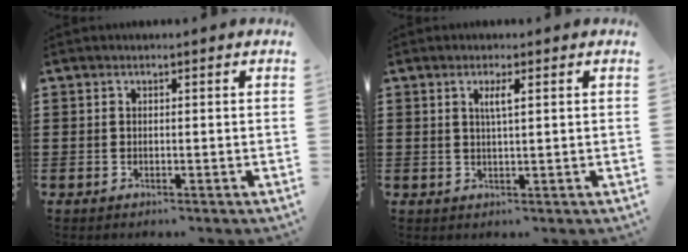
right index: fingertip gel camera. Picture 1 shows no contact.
{"total": 2.2, "force": [0.7, 0.2, 2.1], "torque": [-0.042, 0.001, 0.010]}